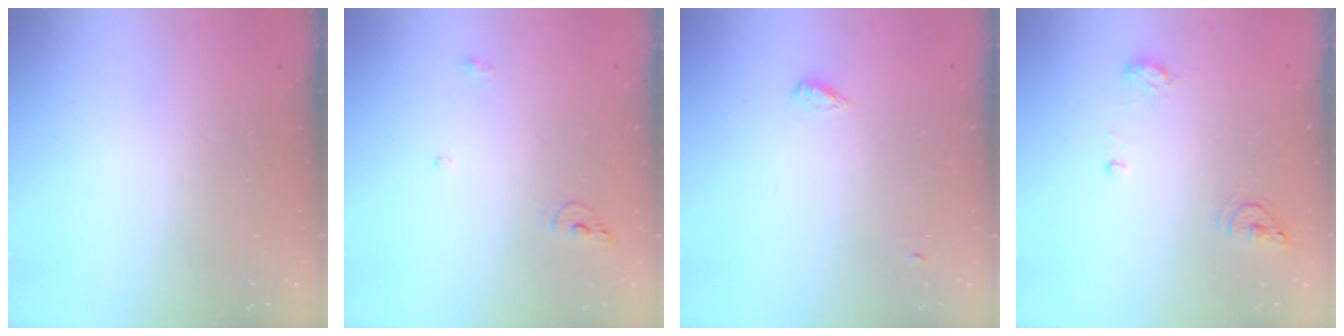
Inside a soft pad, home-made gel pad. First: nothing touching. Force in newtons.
{"total": 6.3, "press": 6.3, "slide": 0.3}
{"total": 3.1, "press": 3.0, "slide": 0.7}
{"total": 11.0, "press": 8.3, "slide": 7.1}